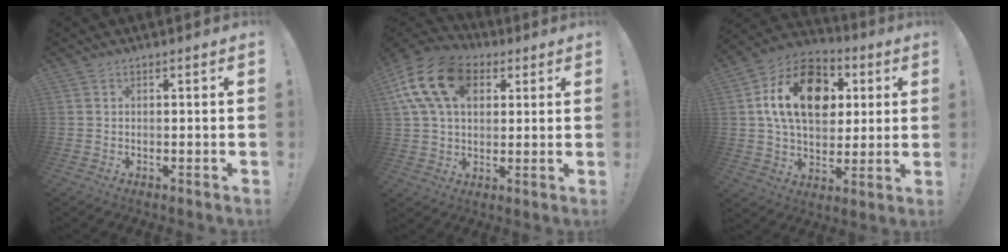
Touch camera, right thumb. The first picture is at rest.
{"total": 18.3, "force": [6.3, 12.3, 11.9], "torque": [-0.206, -0.011, 0.119]}
{"total": 19.5, "force": [5.3, 13.5, 13.0], "torque": [-0.214, 0.000, 0.099]}